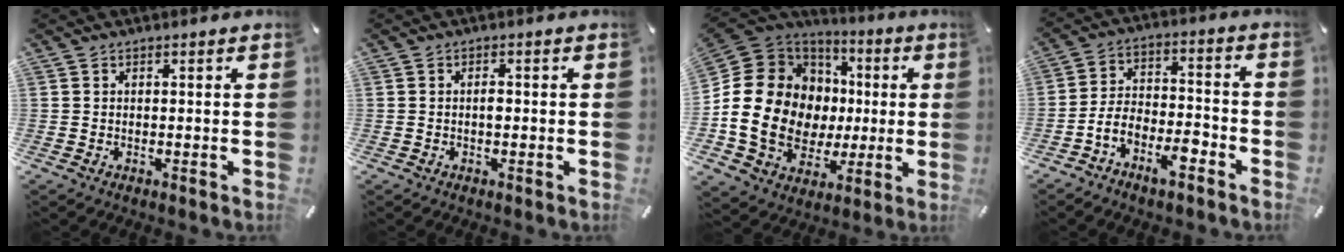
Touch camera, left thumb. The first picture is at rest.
{"total": 1.5, "force": [-0.3, 0.7, 1.3], "torque": [-0.026, 0.000, -0.005]}
{"total": 19.9, "force": [-1.3, 16.5, 10.9], "torque": [-0.232, -0.009, -0.004]}
{"total": 8.5, "force": [-5.8, 4.4, 4.4], "torque": [-0.089, 0.015, -0.109]}